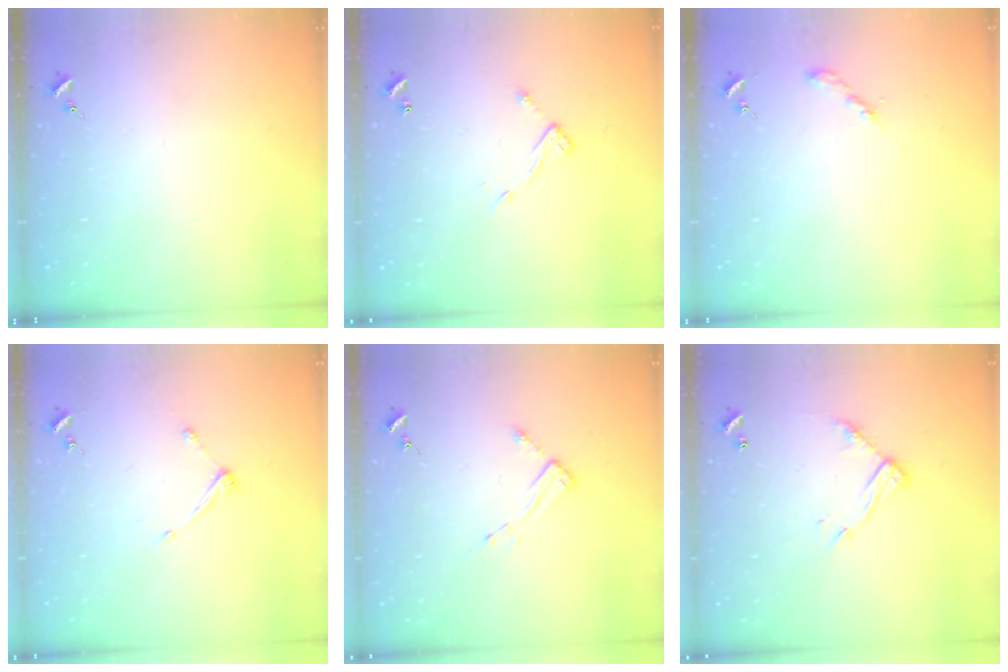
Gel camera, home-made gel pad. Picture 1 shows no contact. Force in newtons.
{"total": 7.9, "press": 7.9, "slide": 0.3}
{"total": 2.0, "press": 2.0, "slide": 0.2}
{"total": 5.5, "press": 5.5, "slide": 0.7}
{"total": 4.4, "press": 4.4, "slide": 0.2}
{"total": 12.2, "press": 12.1, "slide": 0.9}